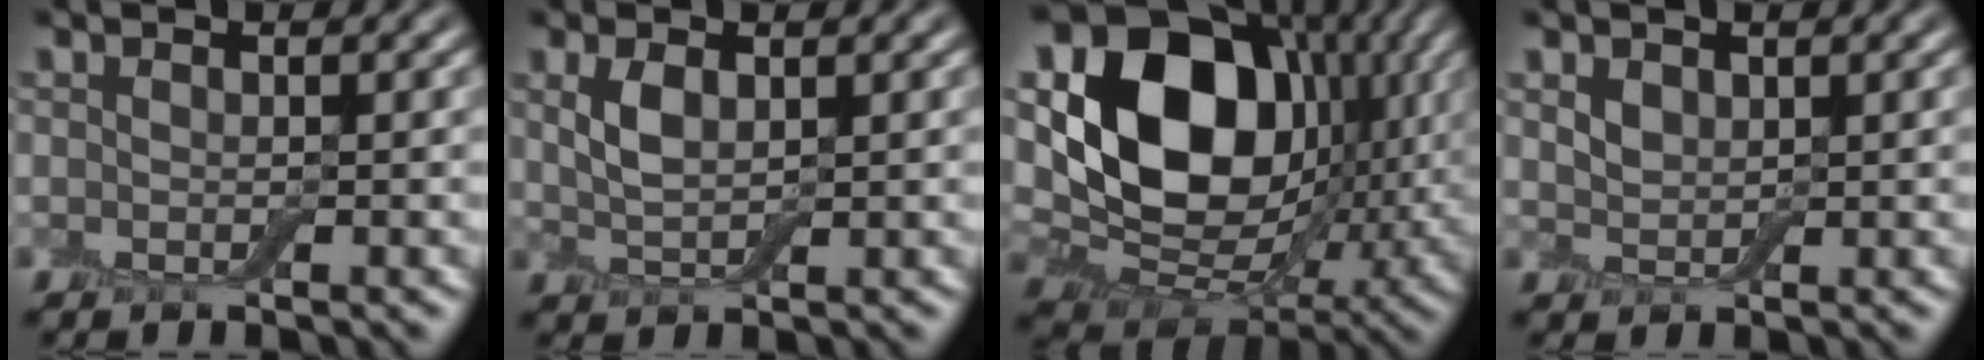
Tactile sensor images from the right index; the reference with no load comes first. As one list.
[{"total": 1.9, "force": [1.0, 0.8, 1.4], "torque": [-0.040, 0.004, 0.022]}, {"total": 15.5, "force": [3.8, 11.6, 9.6], "torque": [-0.193, 0.019, 0.062]}, {"total": 1.3, "force": [1.0, 0.7, 0.3], "torque": [-0.012, 0.003, 0.020]}]